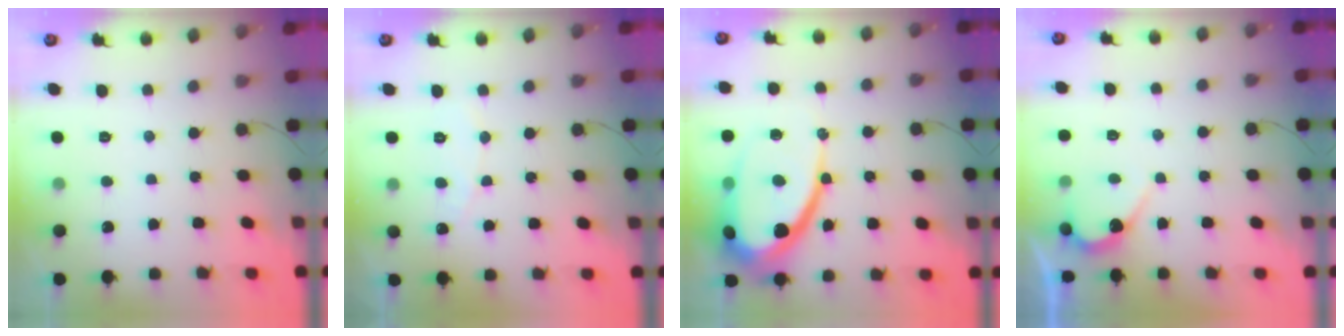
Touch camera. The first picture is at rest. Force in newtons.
{"total": 4.8, "press": 4.8, "slide": 0.3}
{"total": 18.7, "press": 18.6, "slide": 1.5}
{"total": 6.5, "press": 6.5, "slide": 0.5}